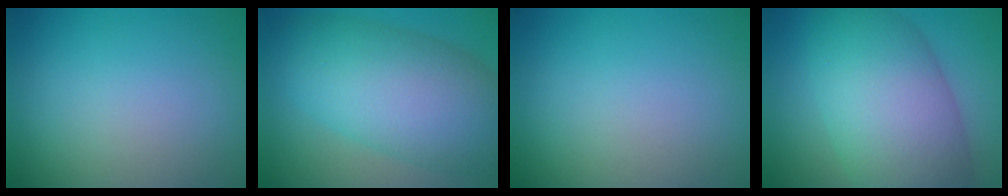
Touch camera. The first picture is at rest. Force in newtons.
{"total": 10.4, "press": 10.4, "slide": 0.3}
{"total": 0.0}
{"total": 10.8, "press": 10.8, "slide": 0.4}